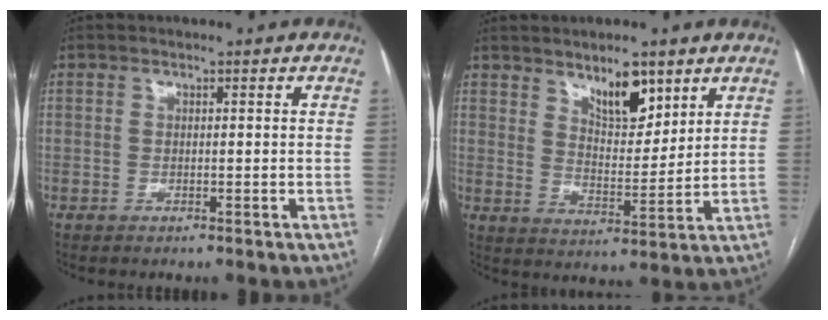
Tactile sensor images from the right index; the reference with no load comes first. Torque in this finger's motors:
{"motor_torque": [0.74, 0.75, 0.20, 0.06]}